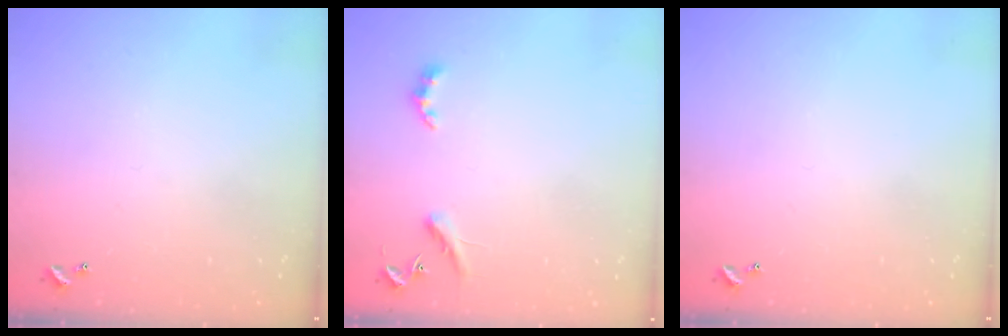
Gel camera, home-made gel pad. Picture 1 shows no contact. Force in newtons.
{"total": 3.5, "press": 3.5, "slide": 0.7}
{"total": 0.0}